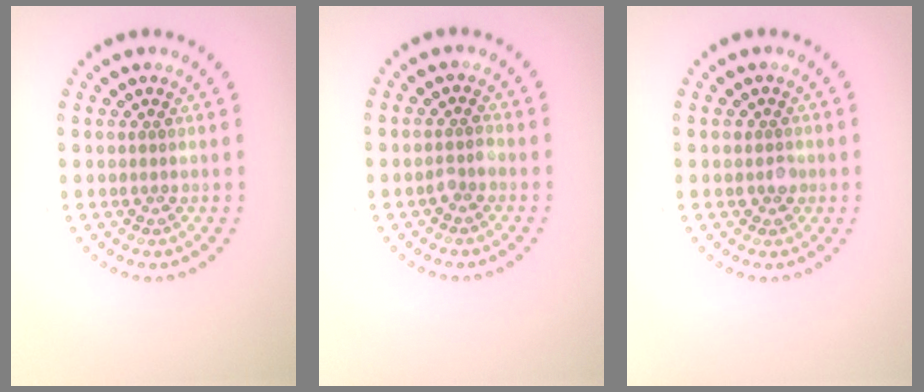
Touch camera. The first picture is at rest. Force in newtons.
{"total": 1.2, "press": 1.1, "slide": 0.4}
{"total": 1.0, "press": 0.9, "slide": 0.5}